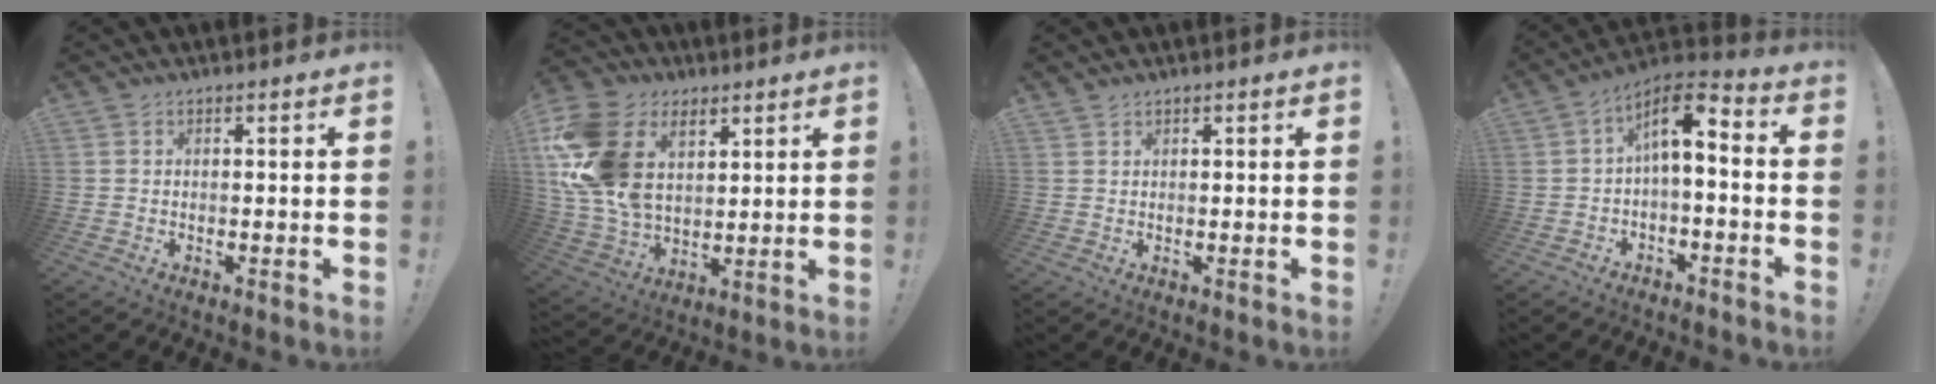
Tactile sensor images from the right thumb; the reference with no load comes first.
{"total": 21.5, "force": [7.7, 14.8, 13.6], "torque": [-0.280, -0.035, 0.143]}
{"total": 1.0, "force": [1.0, 0.3, 0.2], "torque": [0.003, -0.003, 0.017]}
{"total": 8.6, "force": [0.5, 3.5, 7.9], "torque": [-0.130, 0.004, 0.006]}